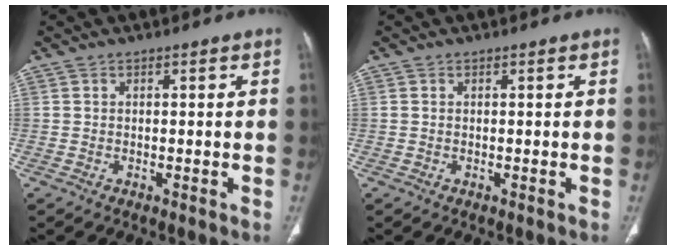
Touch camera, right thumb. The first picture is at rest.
{"total": 0.0}